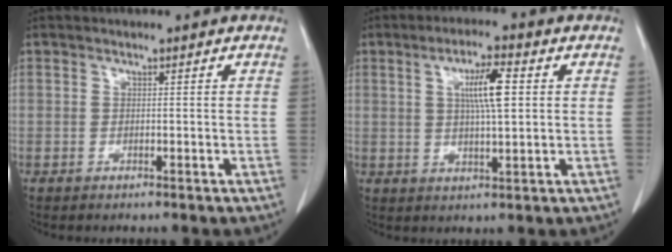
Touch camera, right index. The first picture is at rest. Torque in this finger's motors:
{"motor_torque": [1.14, 0.10, 0.26, 0.12]}